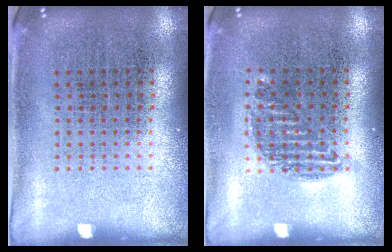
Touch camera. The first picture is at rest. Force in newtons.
{"total": 0.9, "press": 0.8, "slide": 0.4}